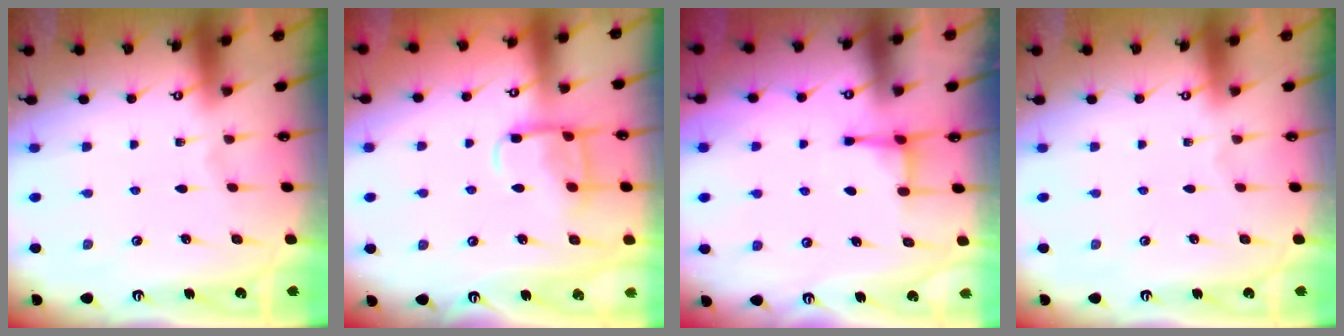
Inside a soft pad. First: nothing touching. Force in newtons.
{"total": 11.0, "press": 10.9, "slide": 1.2}
{"total": 3.4, "press": 3.4, "slide": 0.5}
{"total": 0.0}